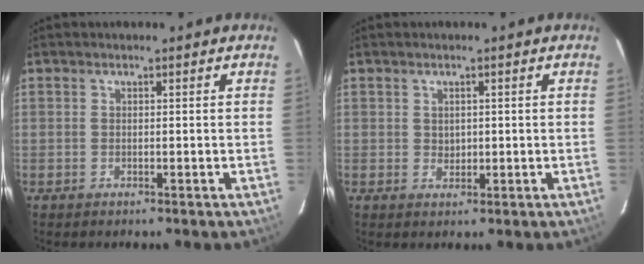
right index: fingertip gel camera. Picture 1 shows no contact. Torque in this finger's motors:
{"motor_torque": [0.02, 0.06, 0.12, -0.01]}